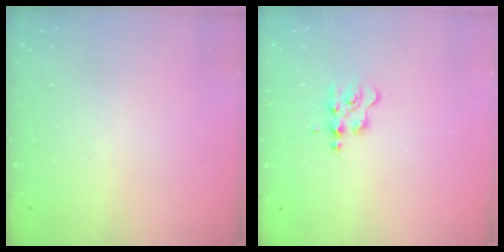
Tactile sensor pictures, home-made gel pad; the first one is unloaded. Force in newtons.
{"total": 2.7, "press": 2.6, "slide": 0.4}